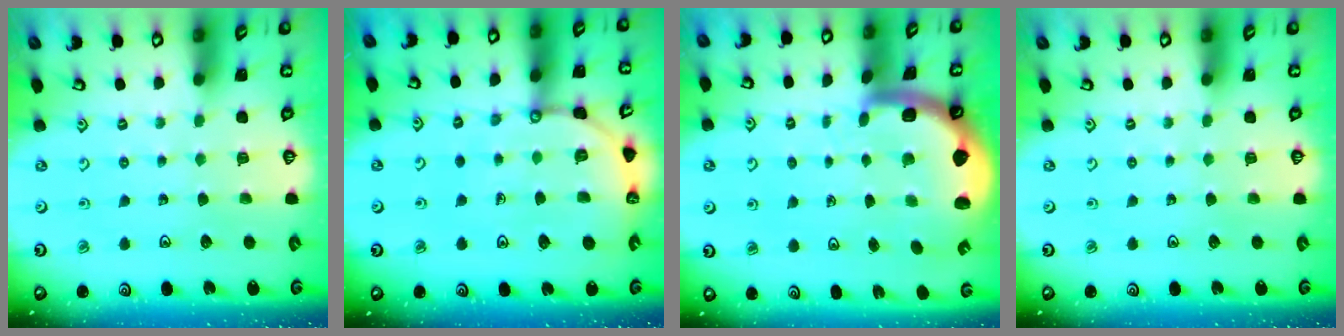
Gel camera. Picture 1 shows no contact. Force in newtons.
{"total": 9.2, "press": 9.2, "slide": 1.2}
{"total": 4.7, "press": 4.5, "slide": 1.5}
{"total": 0.0}